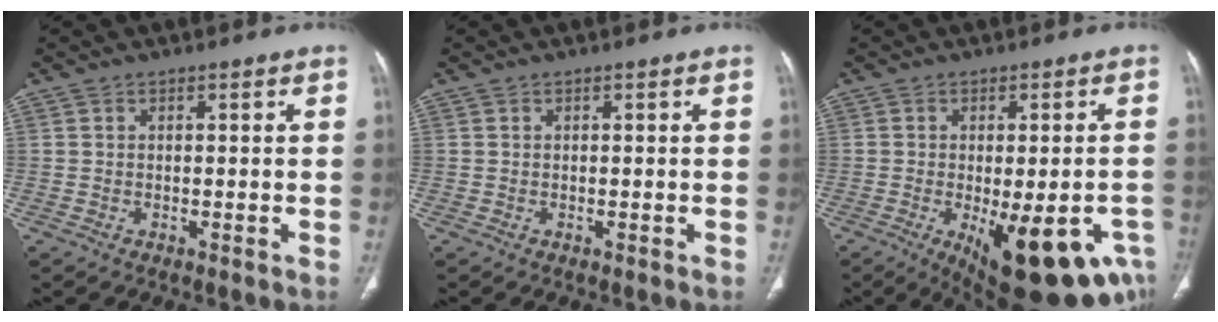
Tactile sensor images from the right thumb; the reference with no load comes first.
{"total": 0.0}
{"total": 18.7, "force": [-8.1, 7.0, 15.4], "torque": [-0.143, -0.001, -0.093]}